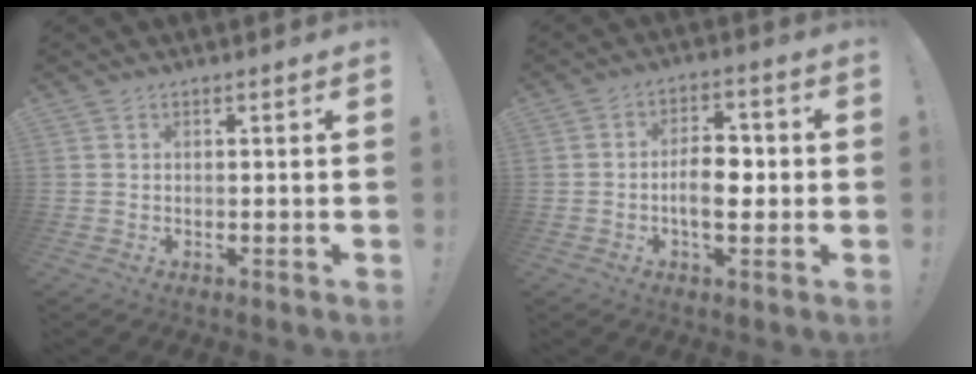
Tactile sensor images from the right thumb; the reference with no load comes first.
{"total": 8.8, "force": [-1.4, 5.3, 6.9], "torque": [-0.110, 0.015, -0.027]}